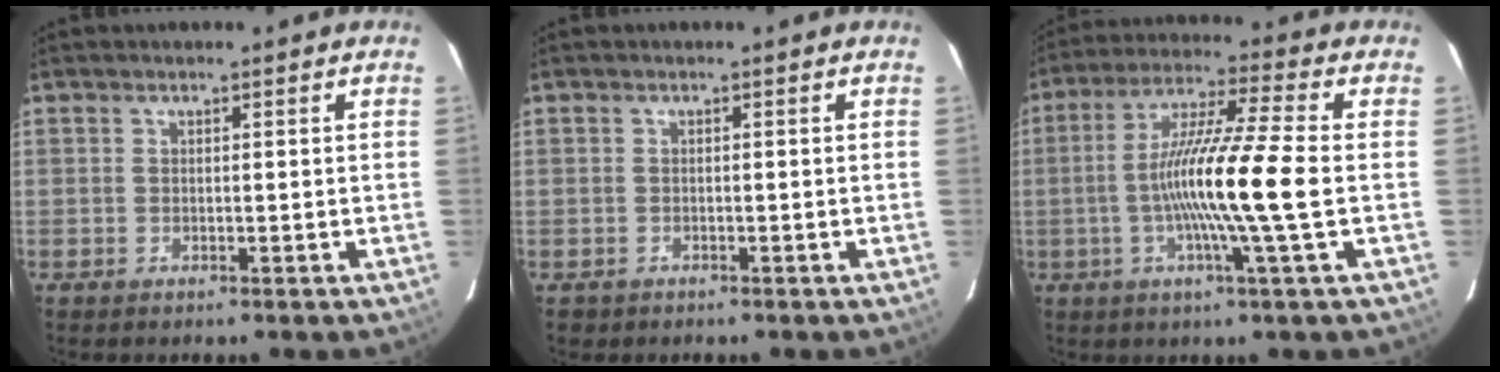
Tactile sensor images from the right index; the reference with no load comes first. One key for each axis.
{"total": 1.4, "fx": -0.7, "fy": 1.2, "fz": -0.1, "tx": -0.010, "ty": 0.004, "tz": -0.011}
{"total": 13.7, "fx": -1.9, "fy": -1.3, "fz": 13.5, "tx": -0.247, "ty": -0.006, "tz": -0.044}